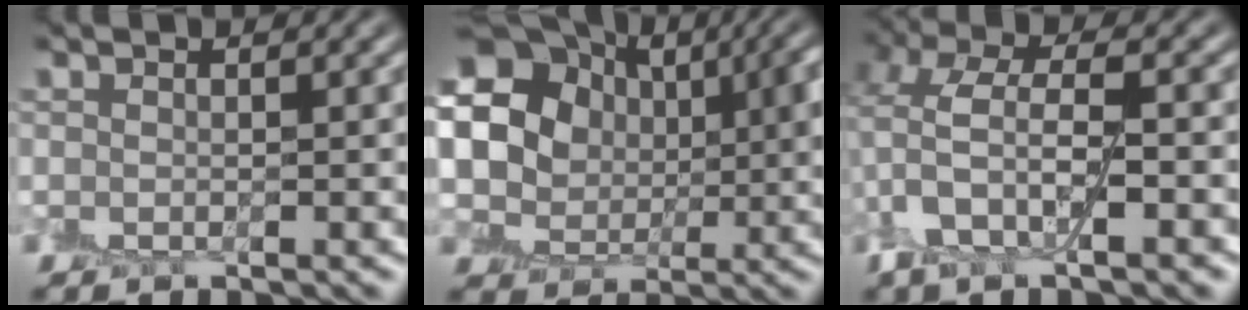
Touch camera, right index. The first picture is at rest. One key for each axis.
{"total": 19.3, "fx": 6.0, "fy": 16.0, "fz": 9.1, "tx": -0.169, "ty": 0.018, "tz": 0.084}
{"total": 5.7, "fx": -0.3, "fy": 2.7, "fz": 5.0, "tx": -0.105, "ty": 0.014, "tz": -0.009}